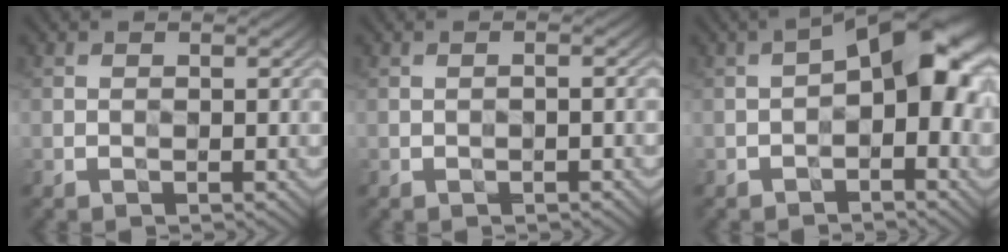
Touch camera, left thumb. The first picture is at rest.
{"total": 0.8, "force": [-0.6, -0.3, 0.4], "torque": [-0.010, 0.005, -0.011]}
{"total": 8.4, "force": [-0.6, 3.8, 7.5], "torque": [-0.102, 0.023, -0.022]}